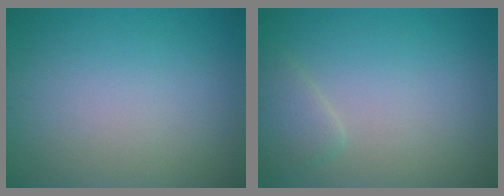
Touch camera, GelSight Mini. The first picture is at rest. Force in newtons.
{"total": 1.9, "press": 1.9, "slide": 0.2}